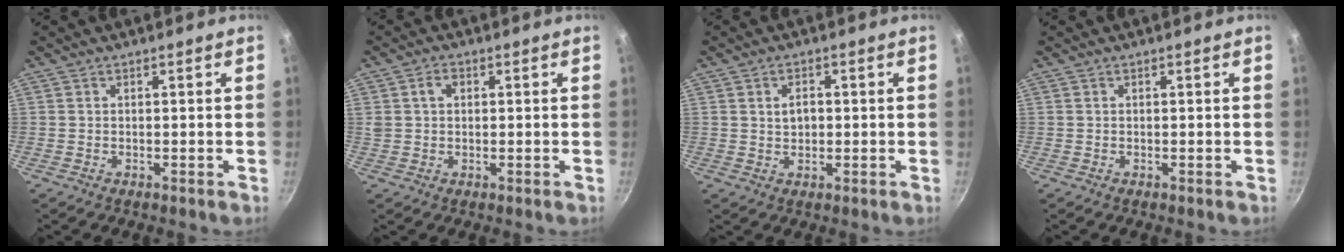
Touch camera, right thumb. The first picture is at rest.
{"total": 3.1, "force": [0.8, 2.4, 1.9], "torque": [-0.021, 0.005, 0.014]}
{"total": 3.2, "force": [0.5, 2.3, 2.2], "torque": [-0.024, 0.005, 0.009]}
{"total": 0.0}